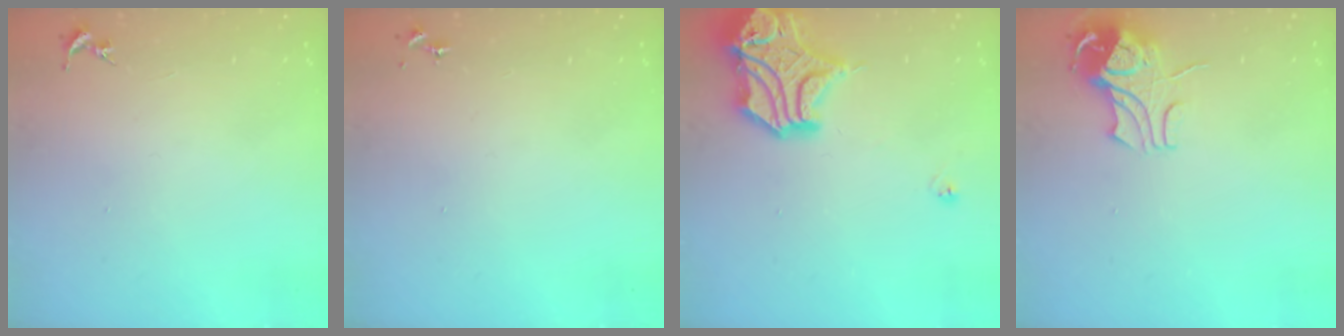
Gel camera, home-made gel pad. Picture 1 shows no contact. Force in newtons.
{"total": 0.0}
{"total": 16.3, "press": 16.1, "slide": 2.6}
{"total": 8.7, "press": 8.6, "slide": 1.1}